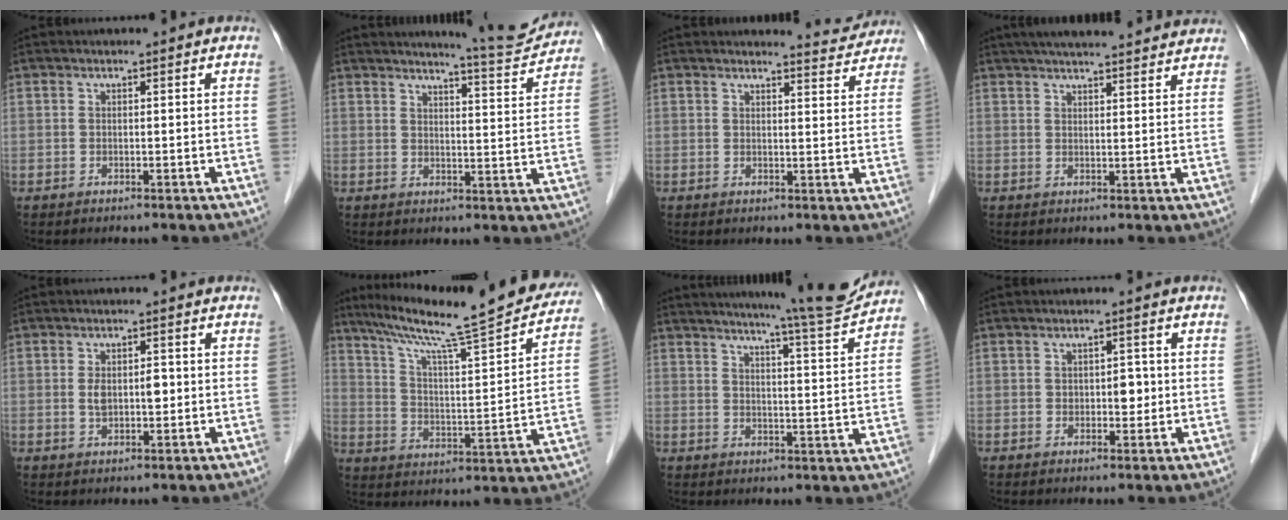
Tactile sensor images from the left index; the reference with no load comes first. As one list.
[{"total": 7.7, "force": [7.6, -0.6, 1.3], "torque": [-0.028, -0.023, 0.095]}, {"total": 4.1, "force": [4.1, 0.2, -0.3], "torque": [-0.003, -0.017, 0.040]}, {"total": 16.3, "force": [14.8, 1.6, 6.9], "torque": [-0.102, 0.041, 0.193]}, {"total": 3.7, "force": [0.0, 1.7, 3.2], "torque": [-0.061, 0.006, 0.006]}, {"total": 24.1, "force": [20.8, 1.3, 12.0], "torque": [-0.197, -0.022, 0.298]}, {"total": 11.9, "force": [10.9, -1.5, 4.4], "torque": [-0.069, -0.028, 0.142]}, {"total": 2.5, "force": [0.0, 1.6, 2.0], "torque": [-0.025, 0.004, 0.003]}]